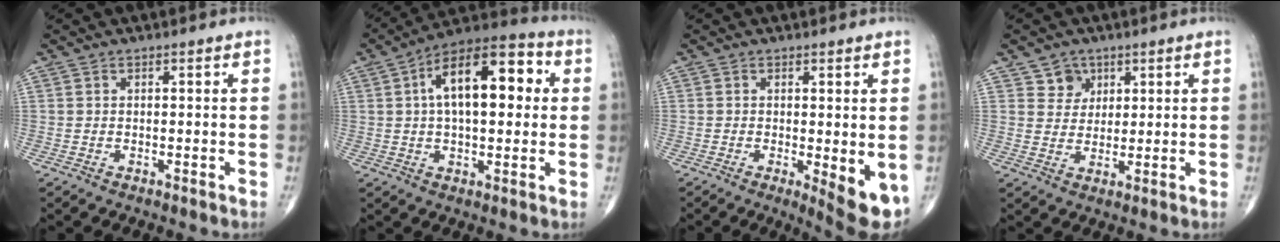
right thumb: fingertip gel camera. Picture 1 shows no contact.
{"total": 17.7, "force": [3.4, 8.5, 15.1], "torque": [-0.212, 0.030, 0.043]}
{"total": 7.3, "force": [-1.3, 2.0, 6.9], "torque": [-0.091, -0.020, -0.015]}
{"total": 4.4, "force": [2.4, 3.6, 0.6], "torque": [0.015, -0.014, 0.042]}